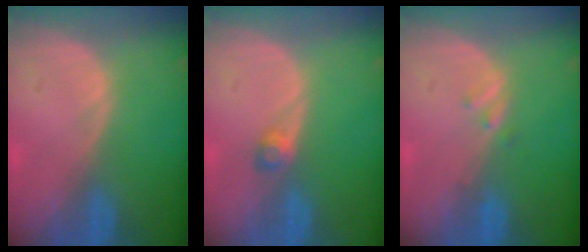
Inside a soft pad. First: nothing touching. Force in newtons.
{"total": 2.0, "press": 1.7, "slide": 1.1}
{"total": 1.1, "press": 1.1, "slide": 0.1}